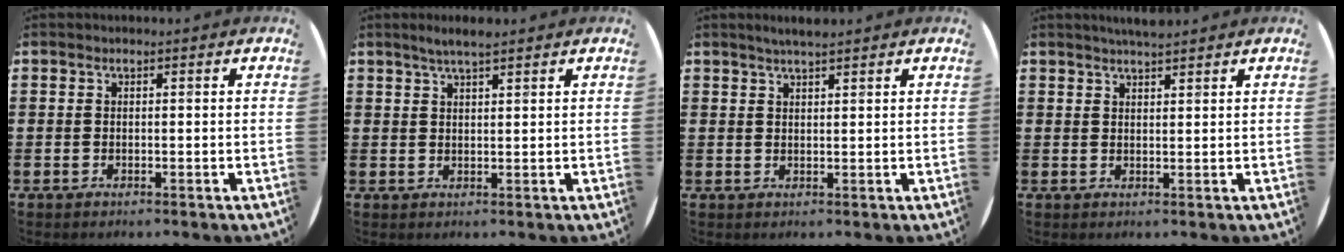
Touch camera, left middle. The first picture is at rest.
{"total": 2.8, "force": [2.4, 0.2, 1.5], "torque": [-0.029, 0.004, 0.042]}
{"total": 2.2, "force": [2.0, 0.1, 0.9], "torque": [-0.018, 0.003, 0.036]}
{"total": 2.4, "force": [2.3, 0.0, 0.5], "torque": [-0.012, -0.002, 0.043]}